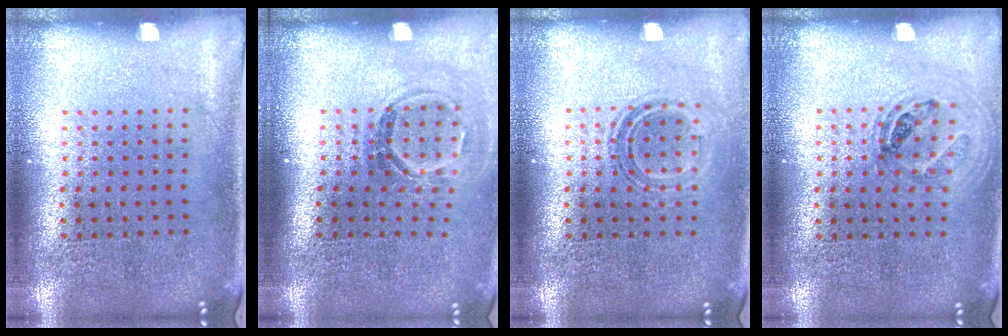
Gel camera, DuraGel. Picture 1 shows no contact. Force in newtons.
{"total": 1.7, "press": 1.1, "slide": 1.3}
{"total": 1.2, "press": 1.0, "slide": 0.7}
{"total": 1.1, "press": 1.0, "slide": 0.4}